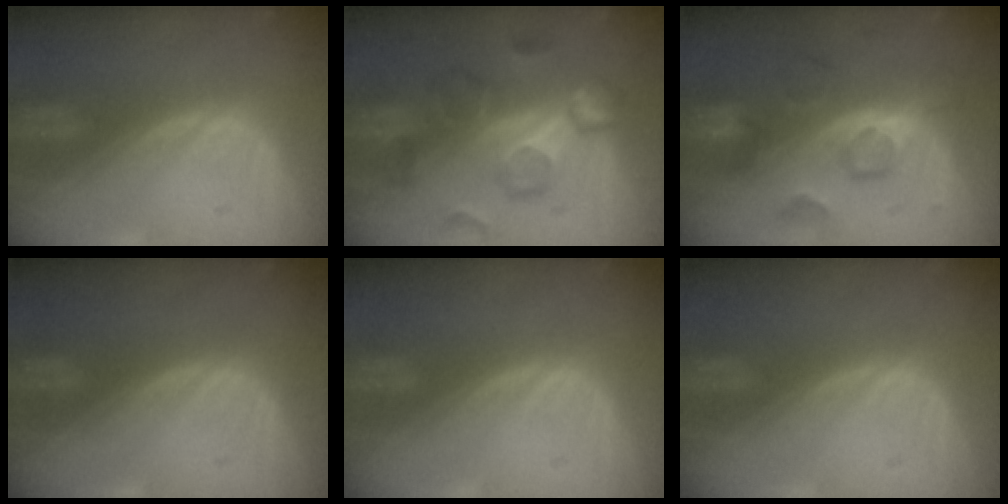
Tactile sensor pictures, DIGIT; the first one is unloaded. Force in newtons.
{"total": 9.4, "press": 9.1, "slide": 2.5}
{"total": 8.4, "press": 7.6, "slide": 3.6}
{"total": 0.0}
{"total": 0.0}
{"total": 0.0}